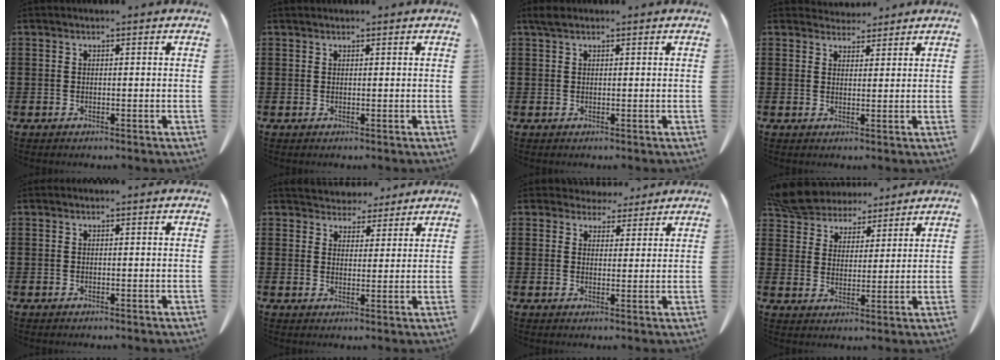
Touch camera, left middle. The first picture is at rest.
{"total": 0.6, "force": [0.6, 0.2, 0.0], "torque": [-0.002, 0.000, 0.013]}
{"total": 1.3, "force": [0.9, 0.6, 0.8], "torque": [-0.019, 0.003, 0.017]}
{"total": 3.3, "force": [3.2, 0.9, 0.3], "torque": [-0.006, -0.010, 0.060]}
{"total": 0.0}
{"total": 4.2, "force": [3.9, 1.3, -0.2], "torque": [-0.010, -0.012, 0.075]}
{"total": 3.9, "force": [3.5, 1.7, 0.5], "torque": [-0.013, -0.005, 0.065]}
{"total": 7.2, "force": [6.7, 2.3, 1.1], "torque": [-0.055, -0.025, 0.126]}